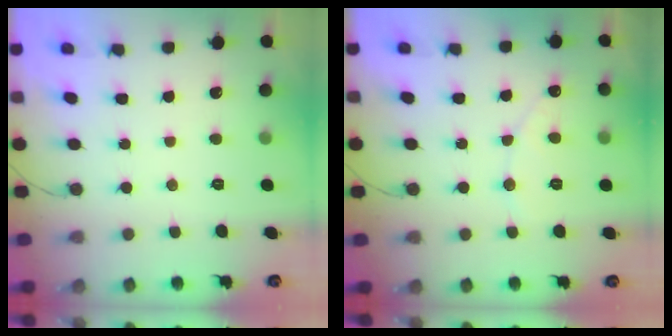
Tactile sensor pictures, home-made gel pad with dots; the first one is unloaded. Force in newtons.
{"total": 5.2, "press": 5.2, "slide": 0.4}